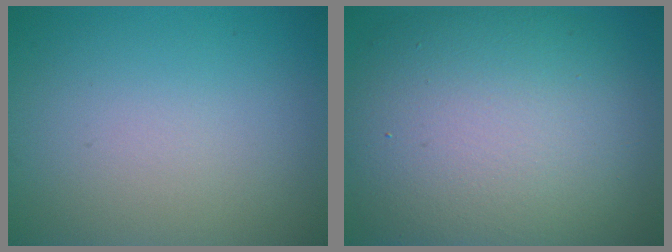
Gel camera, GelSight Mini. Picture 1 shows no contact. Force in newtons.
{"total": 12.9, "press": 12.8, "slide": 1.3}